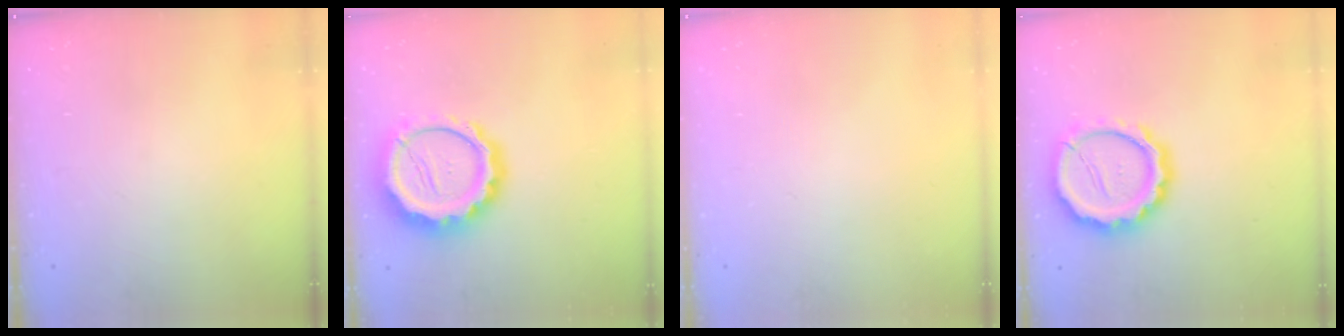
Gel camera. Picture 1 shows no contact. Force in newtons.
{"total": 16.1, "press": 15.8, "slide": 3.1}
{"total": 0.0}
{"total": 14.5, "press": 14.2, "slide": 2.5}